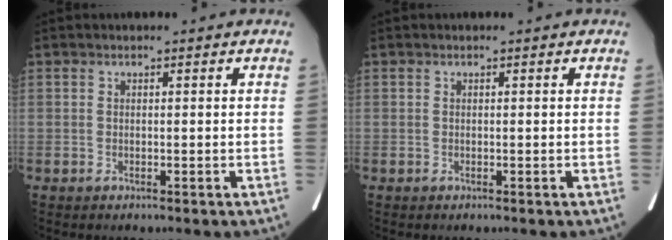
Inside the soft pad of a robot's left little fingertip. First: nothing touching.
{"total": 0.0}